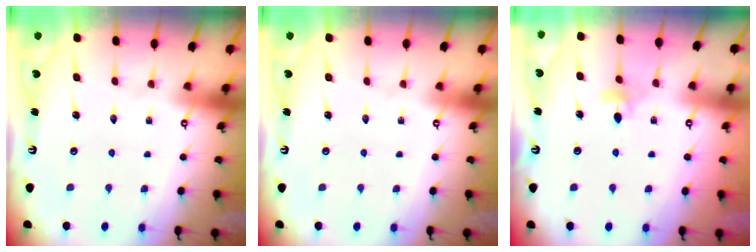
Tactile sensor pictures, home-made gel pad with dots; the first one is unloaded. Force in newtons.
{"total": 0.0}
{"total": 3.6, "press": 3.4, "slide": 1.0}